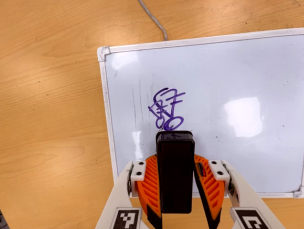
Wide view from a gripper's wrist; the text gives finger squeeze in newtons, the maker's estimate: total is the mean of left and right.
{"total": 5.5, "left": 4.5, "right": 6.5}